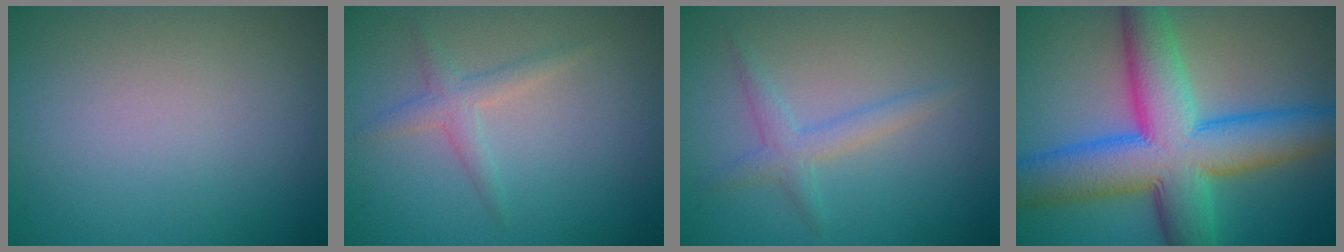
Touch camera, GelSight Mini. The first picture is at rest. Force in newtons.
{"total": 1.8, "press": 1.8, "slide": 0.1}
{"total": 1.9, "press": 1.9, "slide": 0.1}
{"total": 12.1, "press": 12.1, "slide": 0.3}